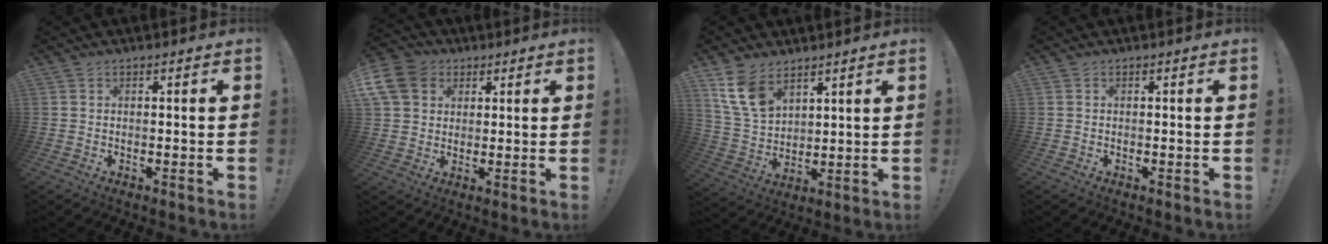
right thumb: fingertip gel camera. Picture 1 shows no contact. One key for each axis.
{"total": 10.9, "fx": 4.1, "fy": 8.8, "fz": 4.9, "tx": -0.097, "ty": -0.015, "tz": 0.085}
{"total": 11.4, "fx": 7.3, "fy": 6.9, "fz": 5.4, "tx": -0.108, "ty": -0.034, "tz": 0.149}
{"total": 0.0}